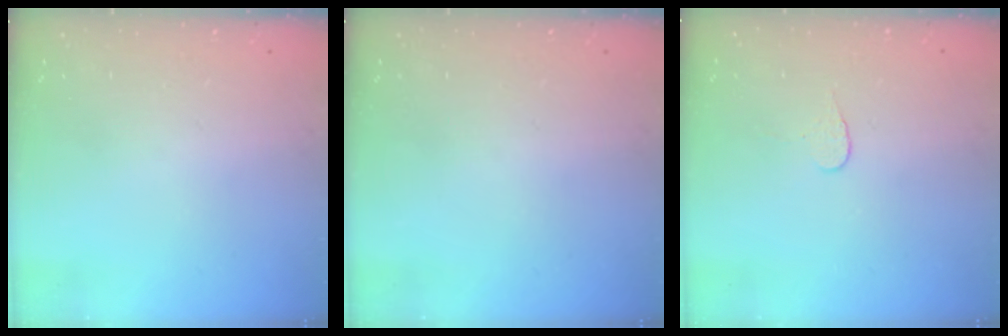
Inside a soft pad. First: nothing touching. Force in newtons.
{"total": 0.0}
{"total": 3.7, "press": 3.7, "slide": 0.4}